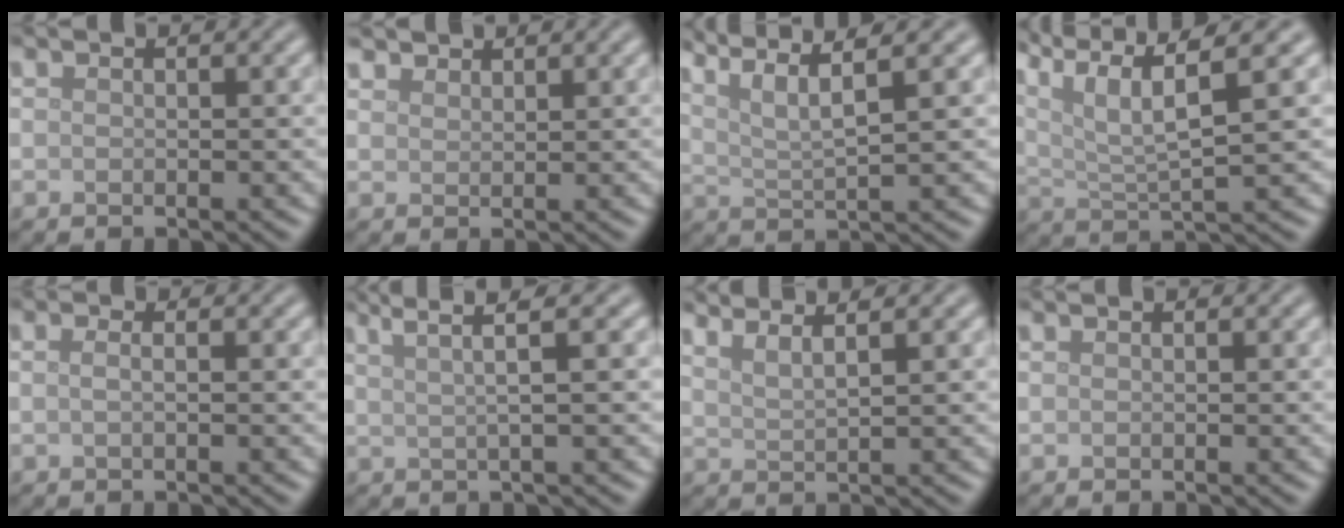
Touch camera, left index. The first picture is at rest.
{"total": 2.0, "force": [1.9, 0.6, 0.2], "torque": [-0.007, 0.003, 0.038]}
{"total": 6.8, "force": [4.5, 1.3, 4.9], "torque": [-0.082, 0.020, 0.066]}
{"total": 9.7, "force": [5.3, 2.6, 7.8], "torque": [-0.156, 0.020, 0.094]}
{"total": 1.3, "force": [0.3, 0.7, 1.1], "torque": [-0.010, -0.003, -0.009]}
{"total": 3.9, "force": [2.5, 0.4, 3.0], "torque": [-0.054, 0.009, 0.034]}
{"total": 4.0, "force": [3.1, 1.2, 2.2], "torque": [-0.015, 0.021, 0.025]}
{"total": 0.0}